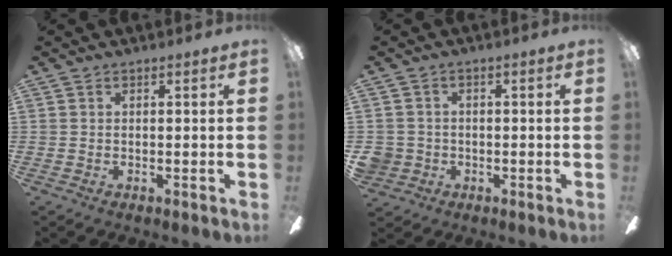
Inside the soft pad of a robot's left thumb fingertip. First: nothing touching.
{"total": 3.7, "force": [-0.8, 3.6, 0.5], "torque": [-0.029, 0.008, -0.016]}